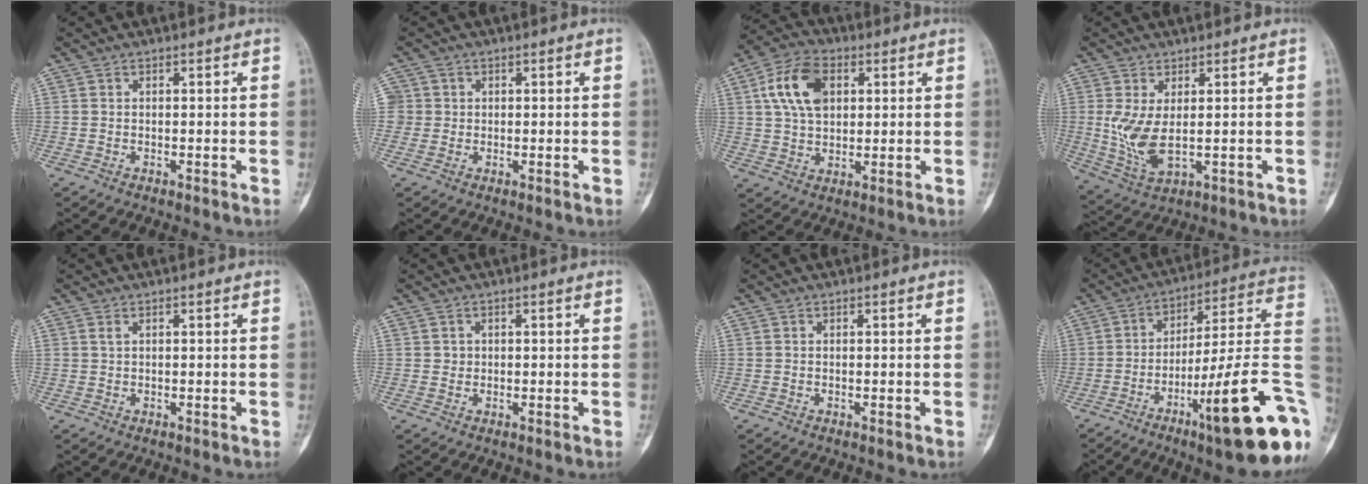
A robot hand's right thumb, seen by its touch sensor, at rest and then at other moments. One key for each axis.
{"total": 2.9, "fx": 0.3, "fy": 2.9, "fz": 0.2, "tx": 0.018, "ty": 0.005, "tz": 0.004}
{"total": 11.5, "fx": 3.3, "fy": 7.5, "fz": 8.1, "tx": -0.137, "ty": 0.007, "tz": 0.055}
{"total": 7.6, "fx": 0.2, "fy": 3.4, "fz": 6.8, "tx": -0.147, "ty": -0.013, "tz": 0.020}
{"total": 0.8, "fx": 0.4, "fy": 0.4, "fz": 0.5, "tx": -0.011, "ty": 0.003, "tz": 0.009}
{"total": 1.0, "fx": 0.2, "fy": 1.0, "fz": 0.2, "tx": 0.004, "ty": 0.002, "tz": 0.003}
{"total": 0.0}
{"total": 24.4, "fx": -8.9, "fy": 4.0, "fz": 22.4, "tx": -0.261, "ty": 0.045, "tz": -0.127}